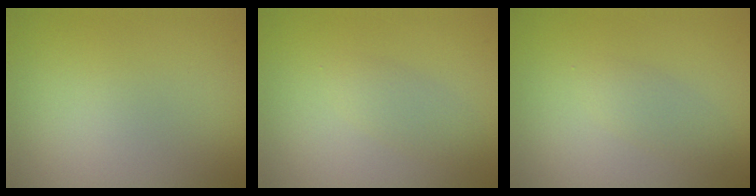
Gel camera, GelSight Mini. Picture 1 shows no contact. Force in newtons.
{"total": 1.8, "press": 1.8, "slide": 0.1}
{"total": 1.7, "press": 1.7, "slide": 0.0}